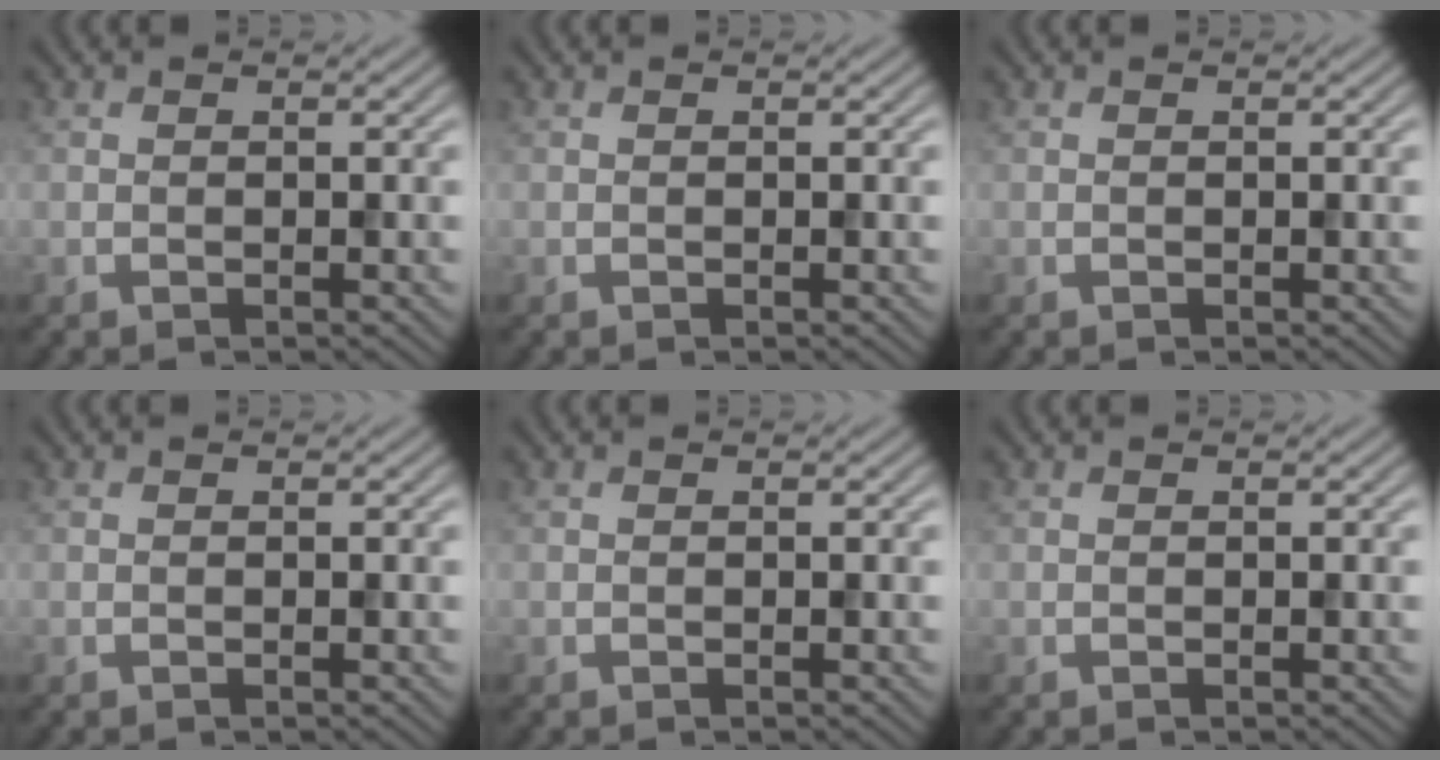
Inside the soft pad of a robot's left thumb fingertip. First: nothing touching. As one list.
[{"total": 0.0}, {"total": 0.0}, {"total": 0.0}, {"total": 0.0}, {"total": 0.0}]